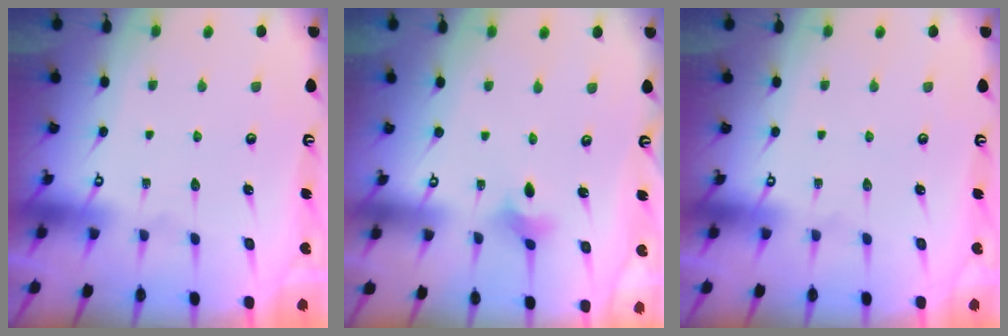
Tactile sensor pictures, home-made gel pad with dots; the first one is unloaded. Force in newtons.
{"total": 2.2, "press": 2.1, "slide": 0.4}
{"total": 0.0}